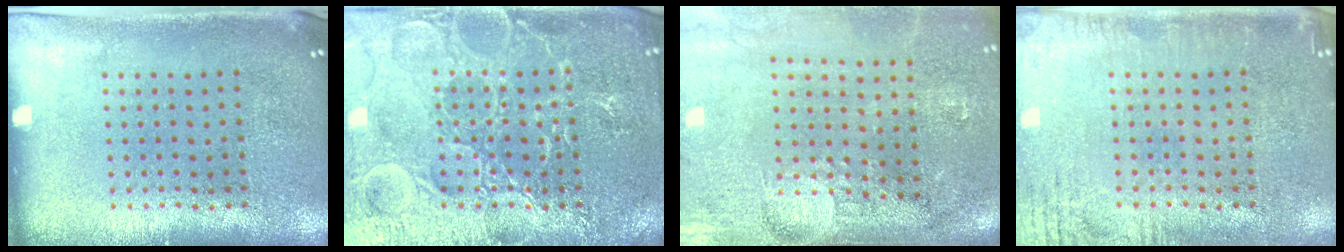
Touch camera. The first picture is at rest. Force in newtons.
{"total": 6.9, "press": 6.9, "slide": 0.9}
{"total": 4.5, "press": 3.8, "slide": 2.4}
{"total": 3.0, "press": 3.0, "slide": 0.2}